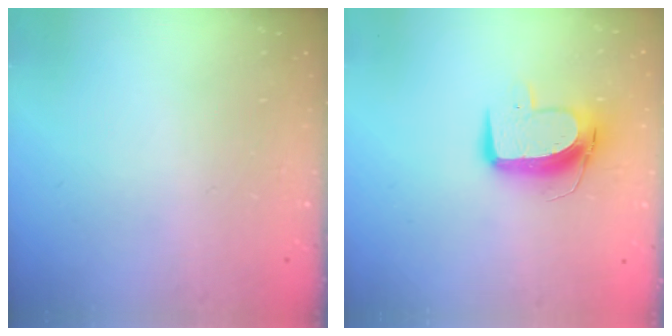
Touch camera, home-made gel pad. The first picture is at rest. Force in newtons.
{"total": 11.1, "press": 11.0, "slide": 1.2}